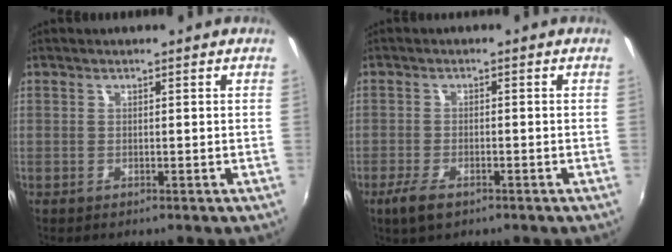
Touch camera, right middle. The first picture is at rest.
{"total": 4.5, "force": [-2.9, 1.8, 3.0], "torque": [-0.076, -0.012, -0.053]}